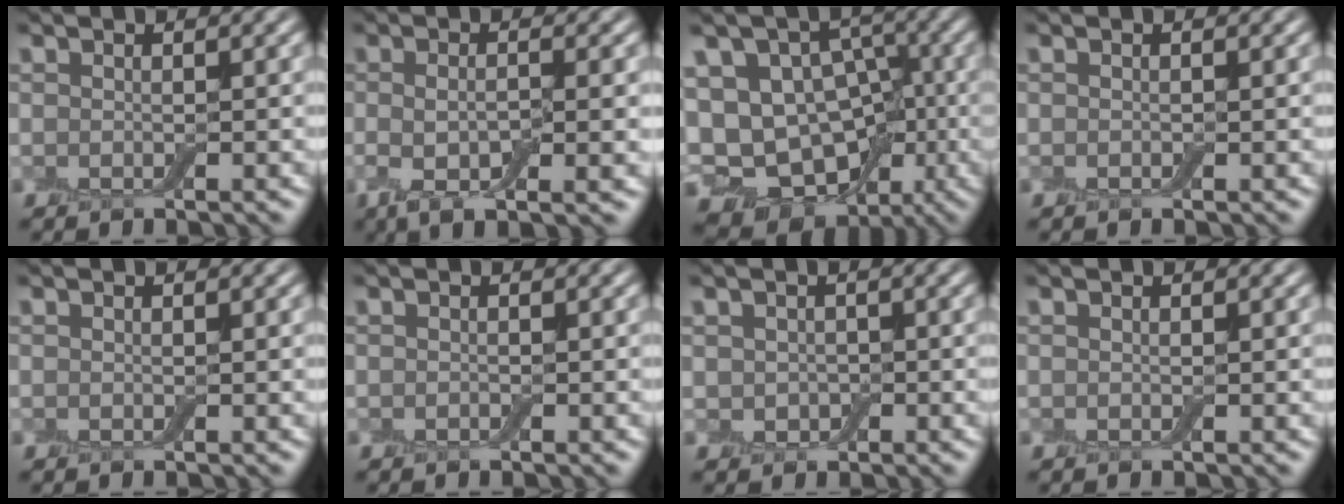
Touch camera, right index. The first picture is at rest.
{"total": 5.5, "force": [-1.4, 1.7, 5.1], "torque": [-0.094, -0.013, -0.023]}
{"total": 15.3, "force": [-3.8, 12.0, 8.7], "torque": [-0.139, 0.014, -0.070]}
{"total": 0.0}
{"total": 0.0}
{"total": 0.0}
{"total": 1.5, "force": [-0.1, 1.4, 0.7], "torque": [-0.014, -0.004, -0.005]}
{"total": 0.0}